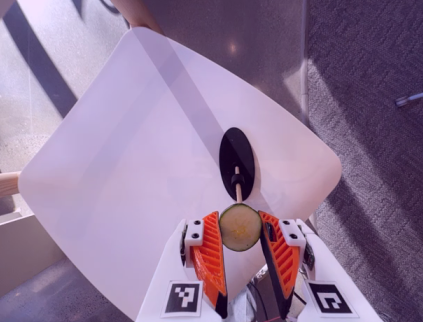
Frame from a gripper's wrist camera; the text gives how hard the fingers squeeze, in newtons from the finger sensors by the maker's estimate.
{"total": 8.3, "left": 8.0, "right": 8.6}